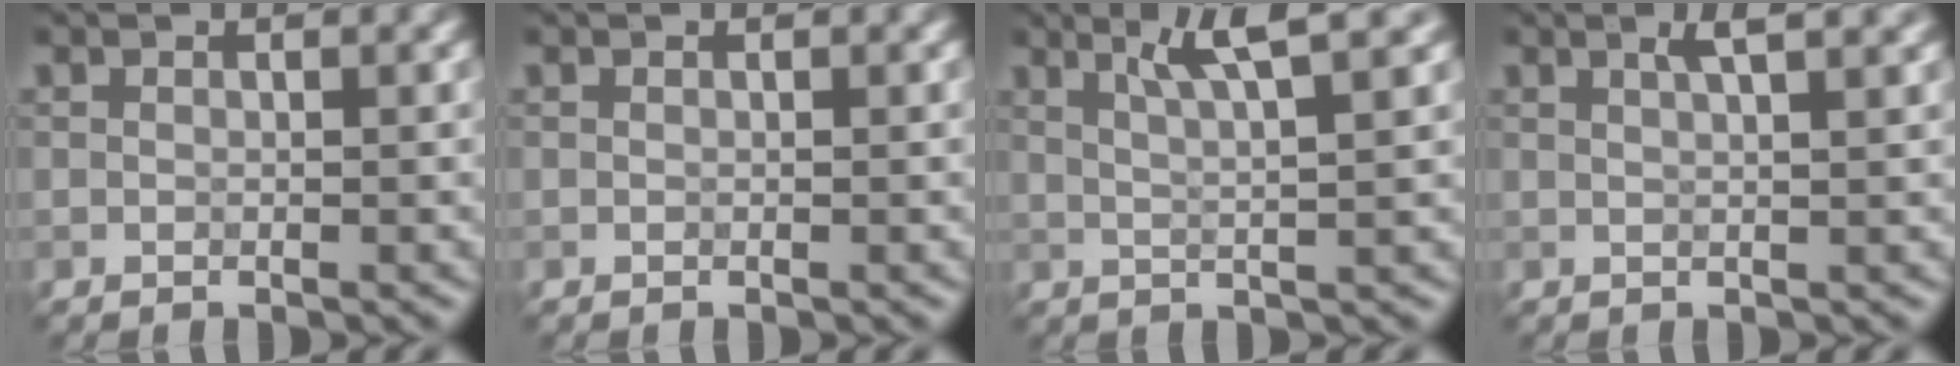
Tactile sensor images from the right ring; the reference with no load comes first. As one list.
[{"total": 0.0}, {"total": 4.8, "force": [2.8, 0.6, 3.8], "torque": [-0.054, 0.011, 0.049]}, {"total": 3.1, "force": [1.8, 0.9, 2.4], "torque": [-0.014, 0.012, 0.005]}]